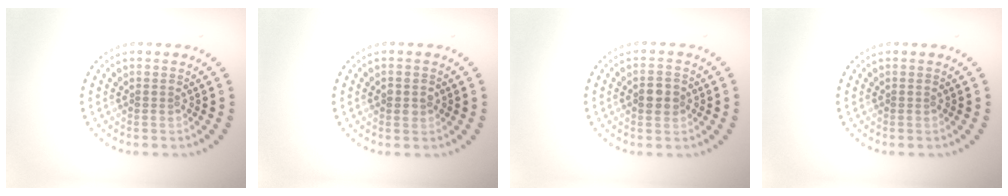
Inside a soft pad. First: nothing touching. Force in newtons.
{"total": 1.7, "press": 1.7, "slide": 0.1}
{"total": 2.2, "press": 2.2, "slide": 0.1}
{"total": 0.0}